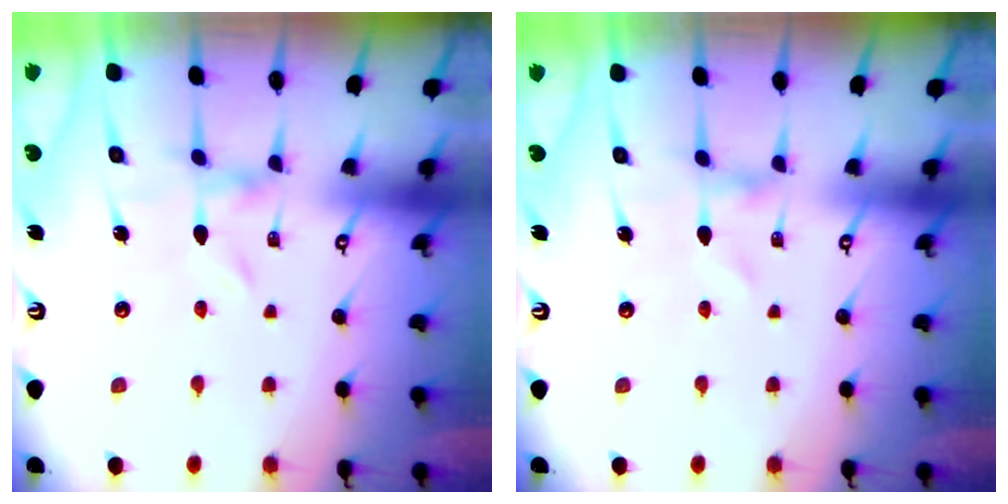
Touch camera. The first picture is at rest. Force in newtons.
{"total": 0.0}